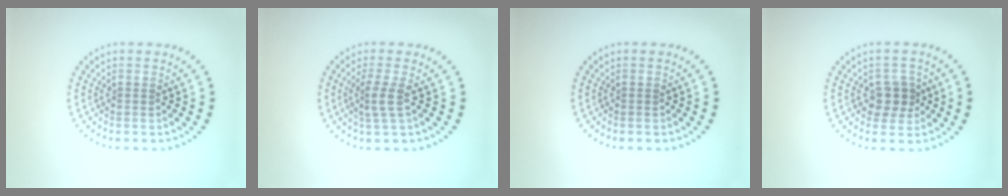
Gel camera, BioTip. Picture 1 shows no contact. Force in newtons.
{"total": 2.1, "press": 1.6, "slide": 1.5}
{"total": 0.0}
{"total": 2.6, "press": 2.5, "slide": 0.9}